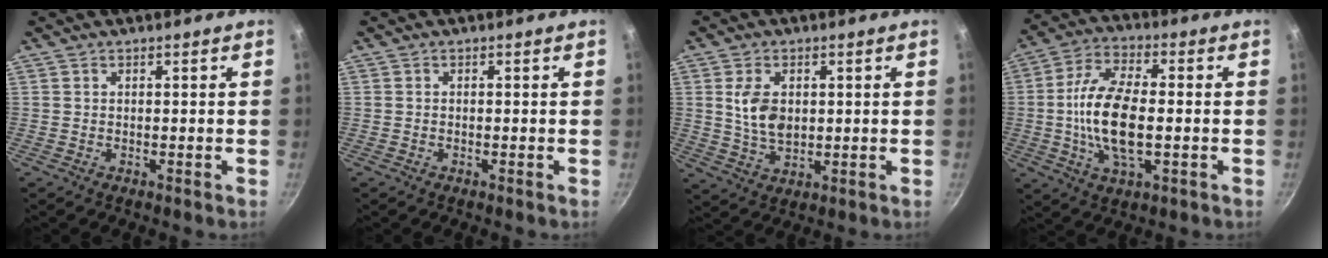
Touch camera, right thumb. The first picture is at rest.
{"total": 0.0}
{"total": 7.3, "force": [1.2, 4.7, 5.5], "torque": [-0.096, -0.010, 0.026]}
{"total": 14.4, "force": [-1.2, 6.5, 12.8], "torque": [-0.248, 0.016, -0.032]}